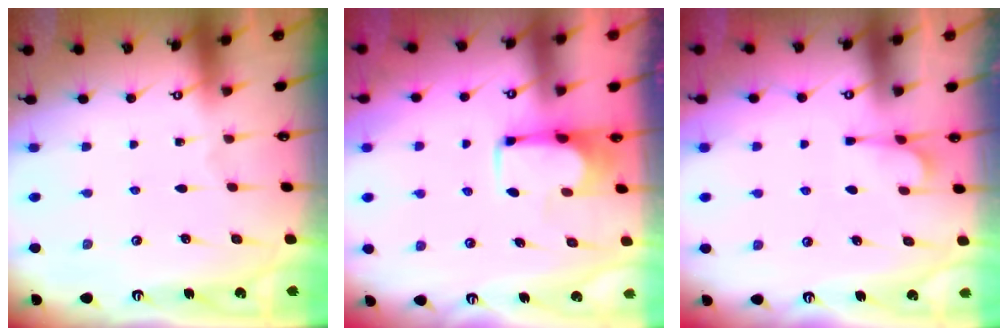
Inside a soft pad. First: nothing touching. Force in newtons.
{"total": 3.7, "press": 3.7, "slide": 0.2}
{"total": 4.6, "press": 4.5, "slide": 1.3}